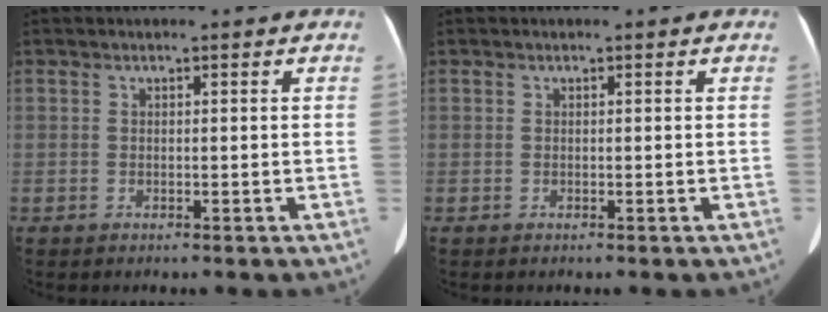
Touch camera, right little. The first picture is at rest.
{"total": 0.0}